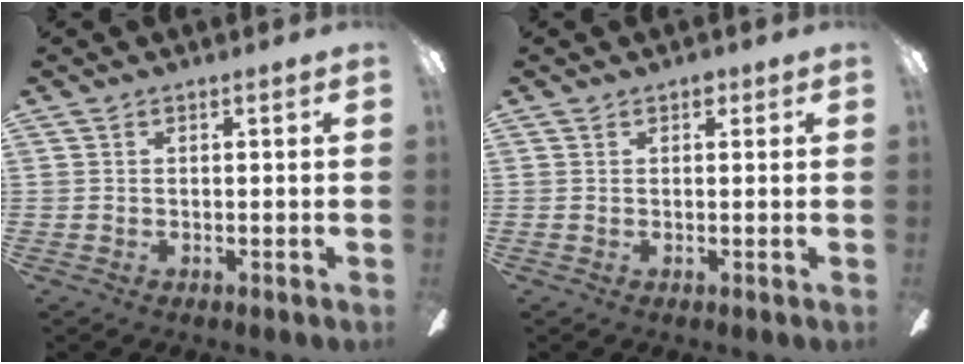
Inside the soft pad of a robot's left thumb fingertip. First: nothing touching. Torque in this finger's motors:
{"motor_torque": [0.10, -0.02, 0.17, -0.03, 0.00]}